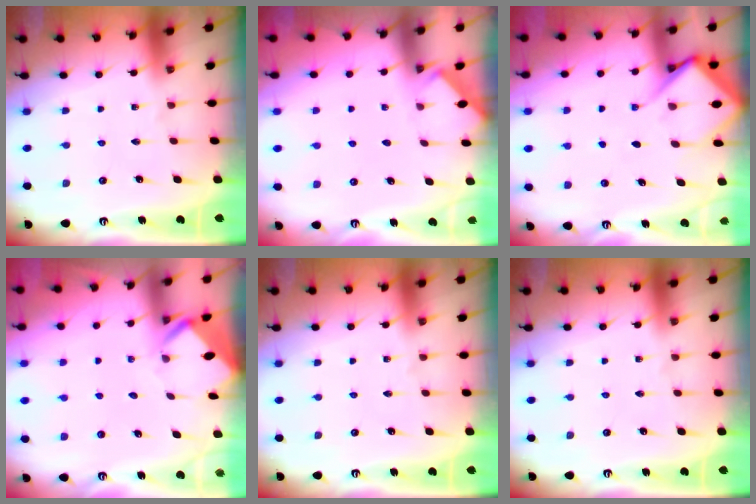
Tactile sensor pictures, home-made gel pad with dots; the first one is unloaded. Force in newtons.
{"total": 1.3, "press": 1.3, "slide": 0.3}
{"total": 8.7, "press": 8.6, "slide": 0.9}
{"total": 3.9, "press": 3.8, "slide": 0.4}
{"total": 0.0}
{"total": 0.0}